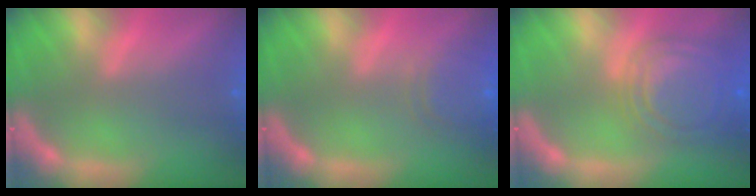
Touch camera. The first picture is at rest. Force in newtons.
{"total": 4.6}
{"total": 9.5}